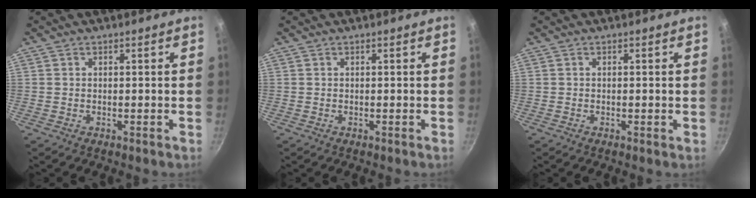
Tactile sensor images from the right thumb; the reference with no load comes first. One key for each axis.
{"total": 0.0}
{"total": 0.5, "fx": -0.1, "fy": 0.2, "fz": 0.5, "tx": -0.007, "ty": 0.001, "tz": -0.002}